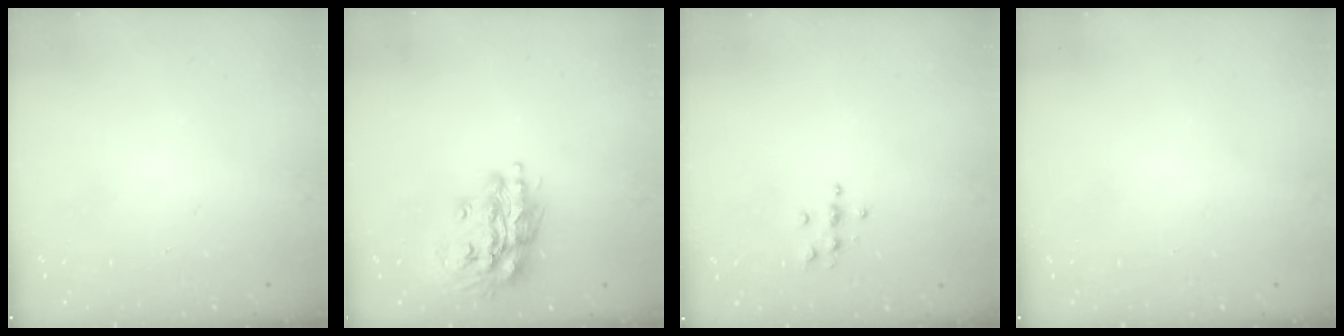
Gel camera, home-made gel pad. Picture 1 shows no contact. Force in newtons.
{"total": 15.3, "press": 15.2, "slide": 1.9}
{"total": 3.9, "press": 3.8, "slide": 0.4}
{"total": 0.0}